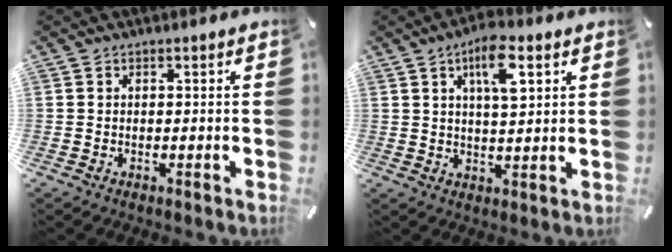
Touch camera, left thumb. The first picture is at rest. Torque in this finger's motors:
{"motor_torque": [1.15, 1.01, 1.35, -0.88, 0.20]}